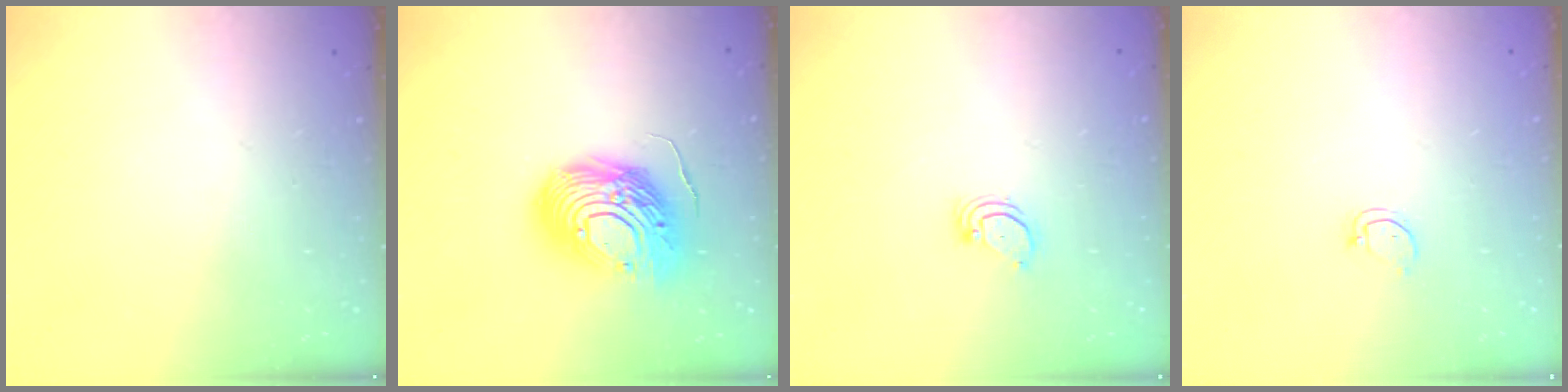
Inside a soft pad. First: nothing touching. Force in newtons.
{"total": 17.1, "press": 16.9, "slide": 2.7}
{"total": 2.2, "press": 2.2, "slide": 0.3}
{"total": 2.5, "press": 2.5, "slide": 0.3}